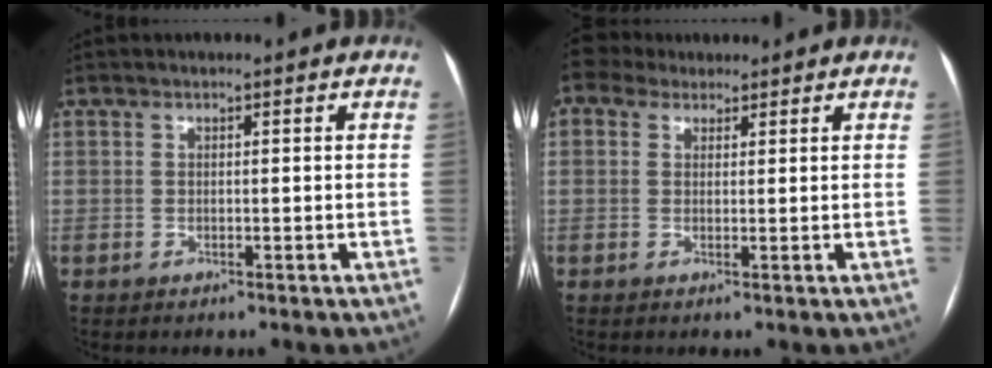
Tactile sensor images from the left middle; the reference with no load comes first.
{"total": 3.2, "force": [2.9, 1.4, 0.1], "torque": [-0.010, 0.027, 0.051]}